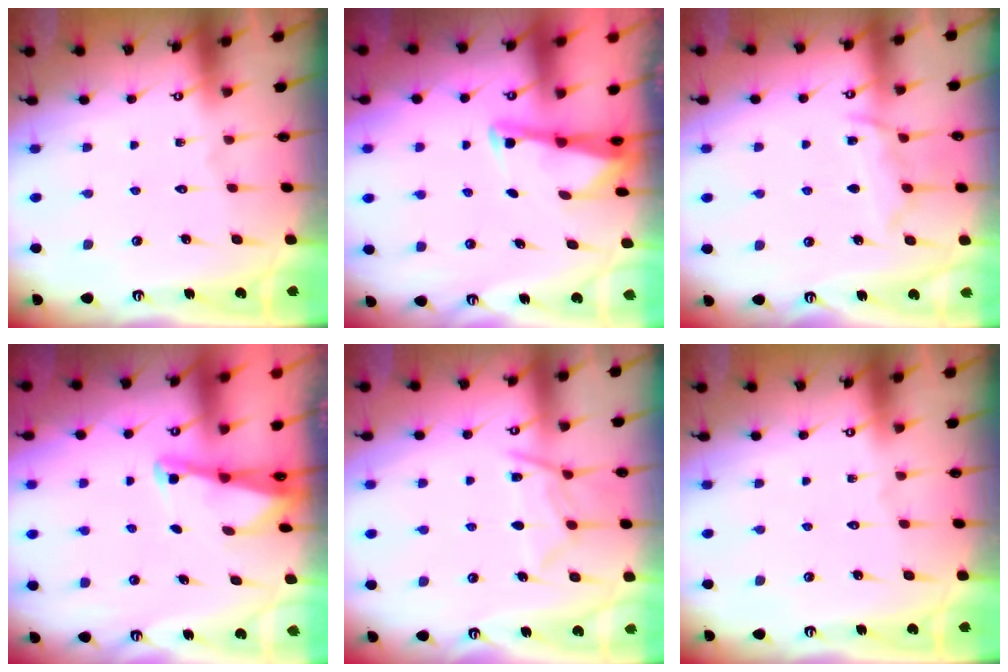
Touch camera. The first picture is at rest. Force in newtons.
{"total": 2.9, "press": 2.9, "slide": 0.2}
{"total": 9.0, "press": 9.0, "slide": 1.1}
{"total": 2.0, "press": 2.0, "slide": 0.3}
{"total": 10.0, "press": 9.9, "slide": 0.9}
{"total": 0.0}